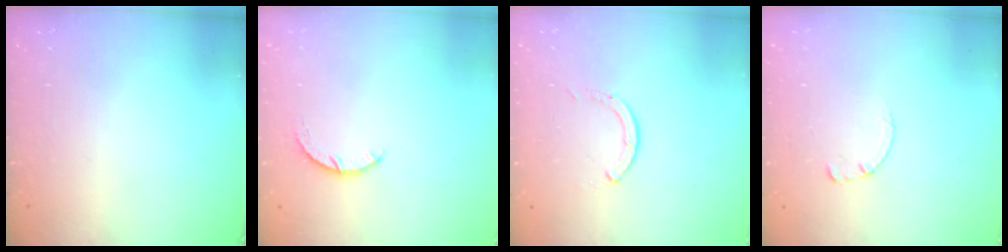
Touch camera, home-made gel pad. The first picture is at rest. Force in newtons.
{"total": 3.4, "press": 3.4, "slide": 0.5}
{"total": 0.0}
{"total": 0.7, "press": 0.6, "slide": 0.1}